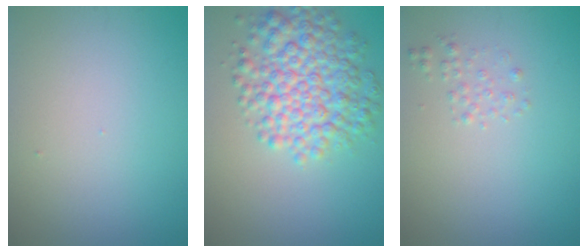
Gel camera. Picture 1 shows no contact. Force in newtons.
{"total": 7.1, "press": 7.1, "slide": 0.2}
{"total": 1.0, "press": 1.0, "slide": 0.1}